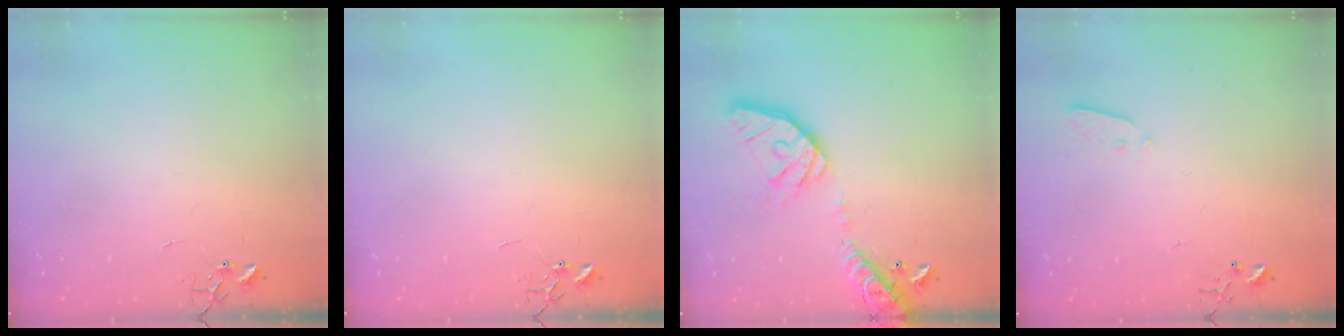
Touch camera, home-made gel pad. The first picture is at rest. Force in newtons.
{"total": 0.0}
{"total": 19.5, "press": 19.2, "slide": 3.3}
{"total": 3.6, "press": 3.6, "slide": 0.2}